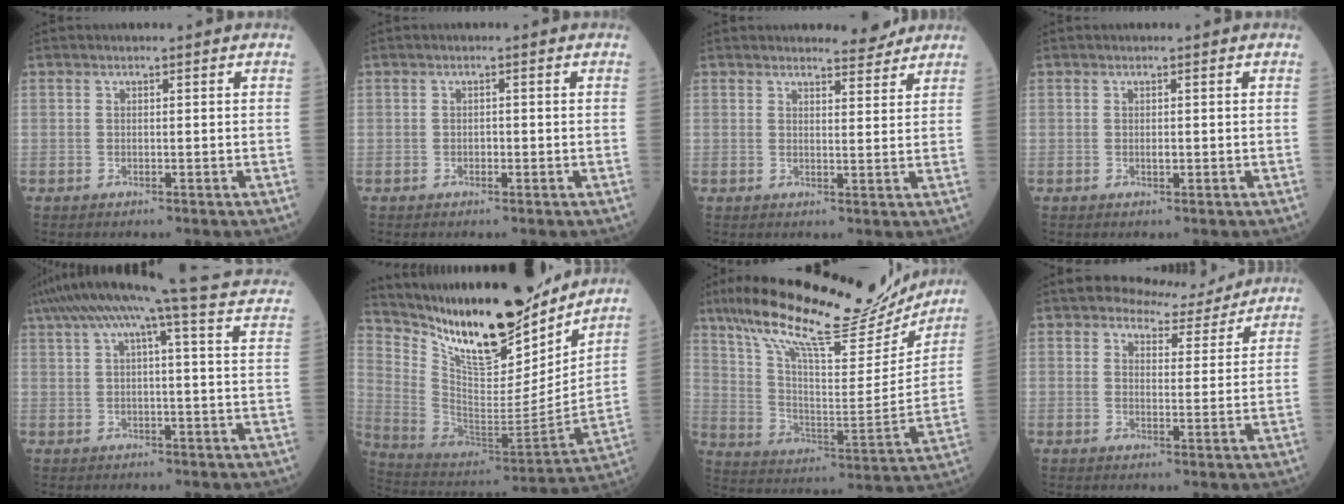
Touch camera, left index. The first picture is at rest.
{"total": 0.6, "force": [-0.3, 0.5, 0.3], "torque": [-0.004, 0.002, -0.007]}
{"total": 3.4, "force": [3.3, 0.6, 0.3], "torque": [-0.009, -0.011, 0.040]}
{"total": 0.5, "force": [-0.1, 0.3, 0.4], "torque": [-0.009, -0.001, -0.001]}
{"total": 25.1, "force": [21.5, 0.3, 13.0], "torque": [-0.223, 0.018, 0.271]}
{"total": 22.8, "force": [18.3, 5.9, 12.1], "torque": [-0.215, -0.028, 0.310]}
{"total": 25.1, "force": [20.7, 5.3, 13.2], "torque": [-0.228, 0.006, 0.312]}
{"total": 5.6, "force": [5.3, 1.9, 0.2], "torque": [-0.006, 0.001, 0.069]}